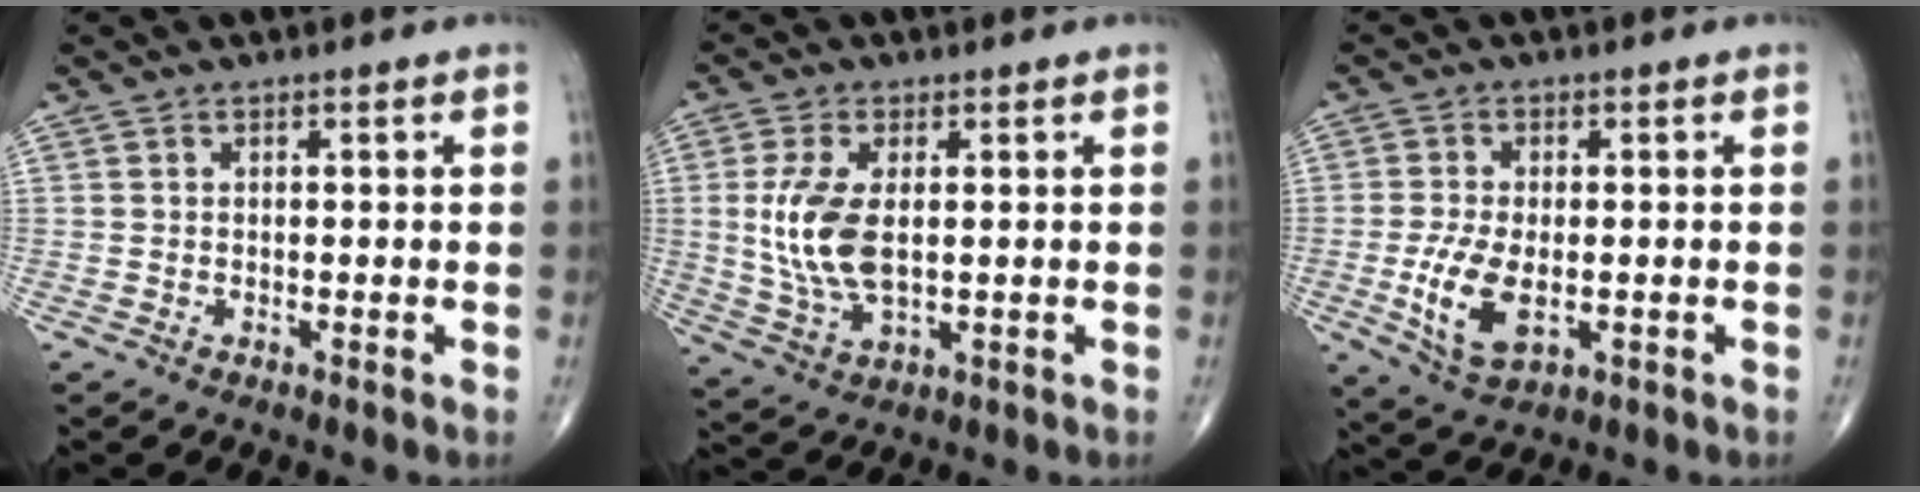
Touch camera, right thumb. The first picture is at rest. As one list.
[{"total": 10.3, "force": [0.9, 5.1, 8.8], "torque": [-0.192, -0.010, 0.026]}, {"total": 8.7, "force": [-1.8, 4.5, 7.3], "torque": [-0.147, -0.009, -0.025]}]